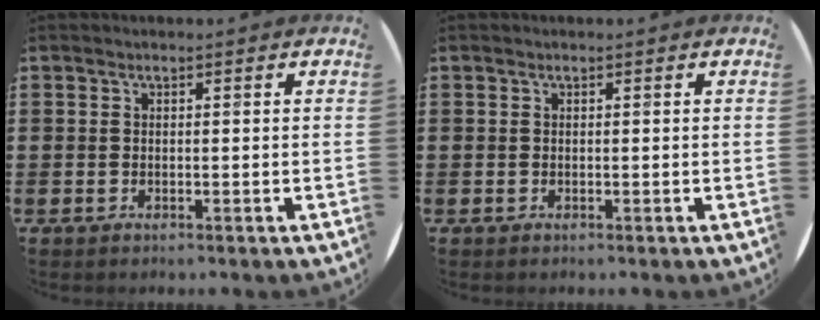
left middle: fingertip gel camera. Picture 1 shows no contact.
{"total": 0.0}